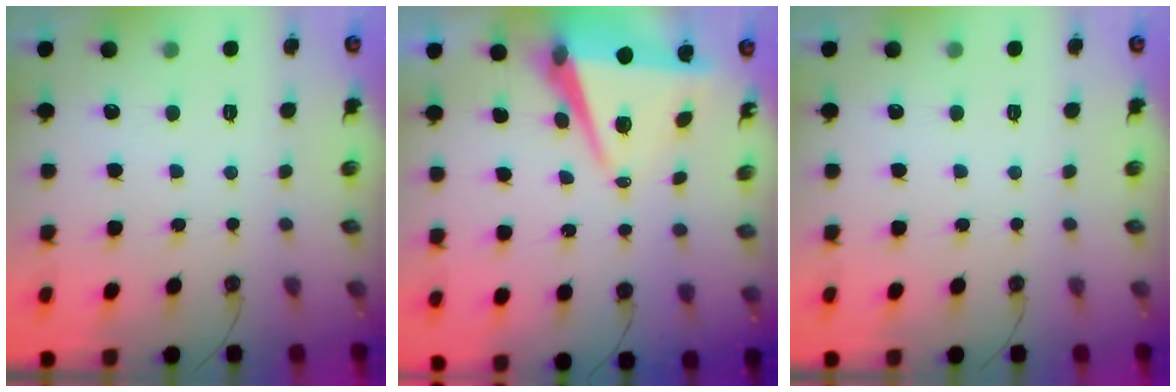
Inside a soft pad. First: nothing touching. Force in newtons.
{"total": 8.3, "press": 7.2, "slide": 4.2}
{"total": 0.0}